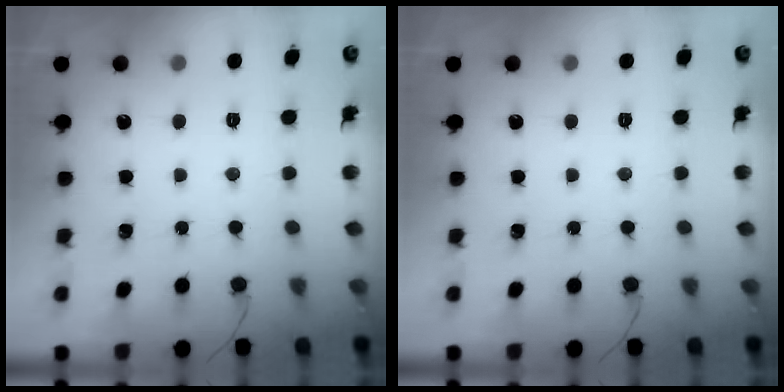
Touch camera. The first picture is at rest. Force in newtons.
{"total": 0.0}